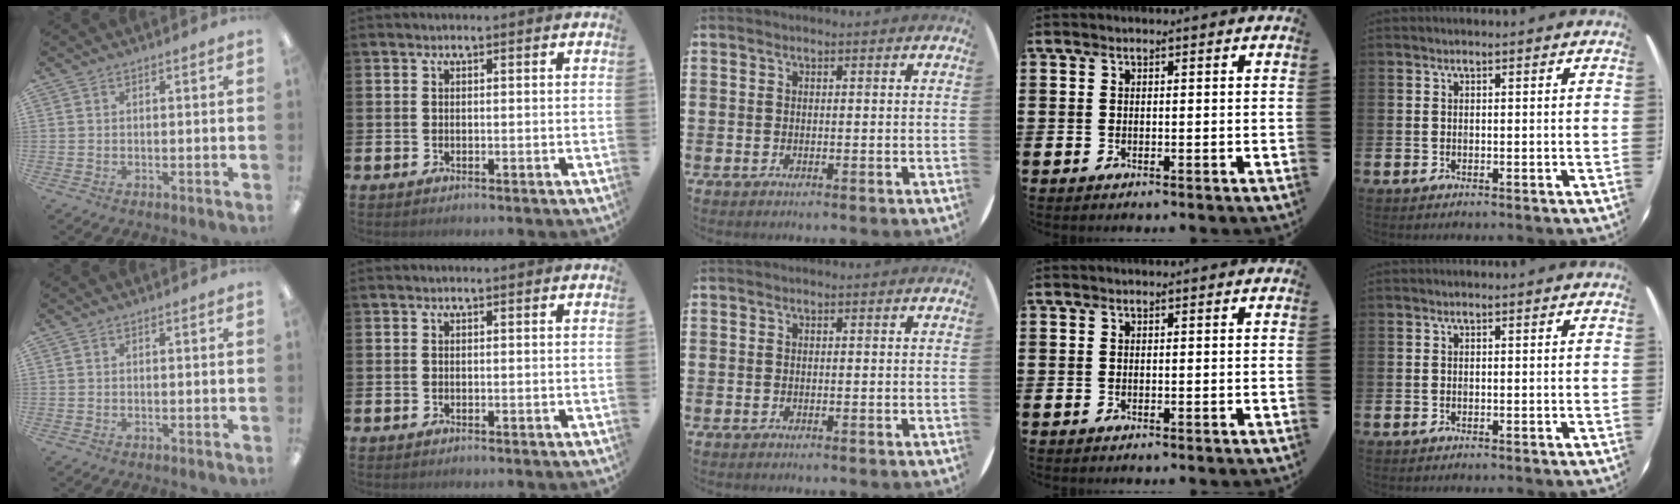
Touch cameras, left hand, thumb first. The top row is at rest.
{}